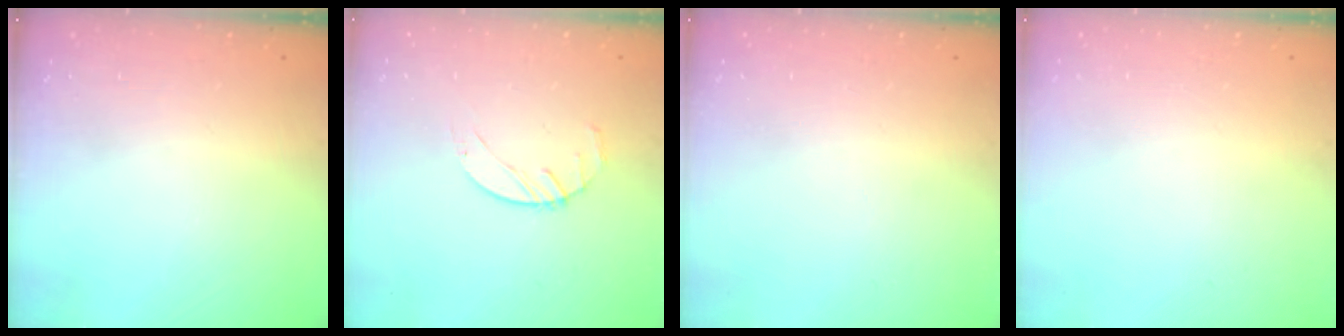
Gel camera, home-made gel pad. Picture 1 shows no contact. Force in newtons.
{"total": 2.5, "press": 2.5, "slide": 0.4}
{"total": 0.0}
{"total": 0.0}